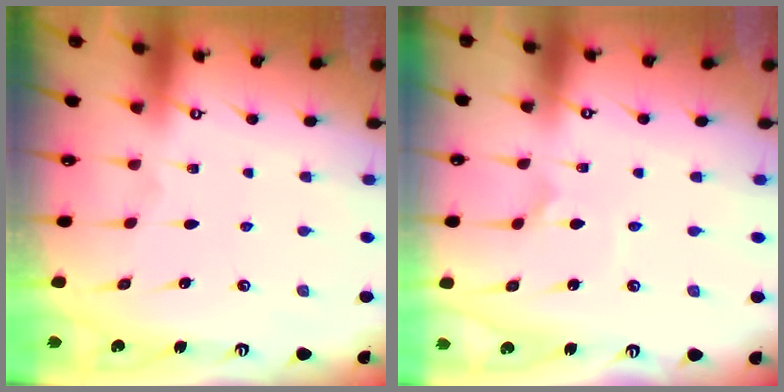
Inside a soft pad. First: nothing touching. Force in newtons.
{"total": 1.1, "press": 1.0, "slide": 0.2}